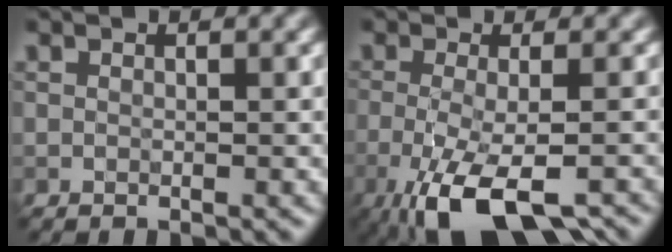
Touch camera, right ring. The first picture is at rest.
{"total": 8.5, "force": [-4.6, 2.8, 6.6], "torque": [-0.127, -0.018, -0.081]}